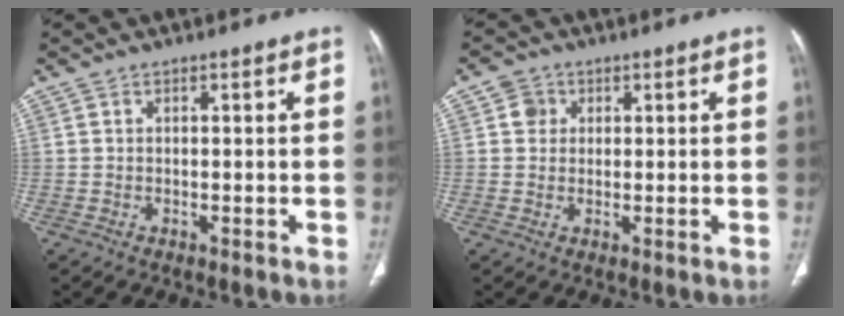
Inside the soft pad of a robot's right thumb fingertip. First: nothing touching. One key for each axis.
{"total": 3.0, "fx": 0.8, "fy": 2.7, "fz": 0.8, "tx": 0.003, "ty": 0.000, "tz": 0.010}